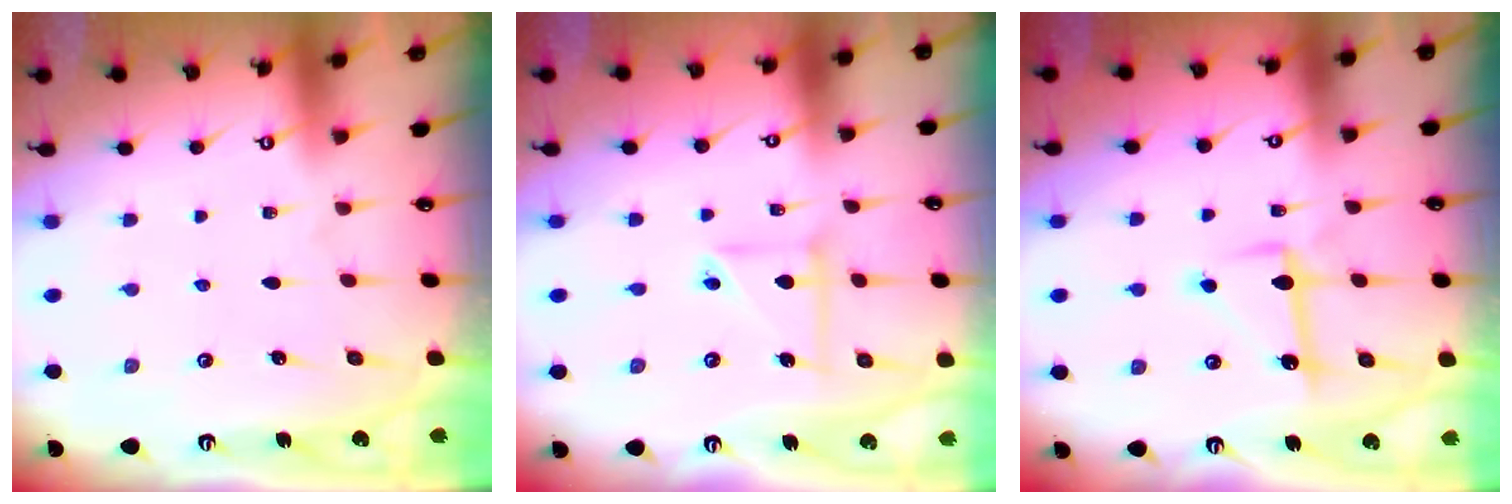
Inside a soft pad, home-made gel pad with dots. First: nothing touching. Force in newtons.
{"total": 5.1, "press": 5.0, "slide": 0.5}
{"total": 8.7, "press": 8.7, "slide": 0.4}